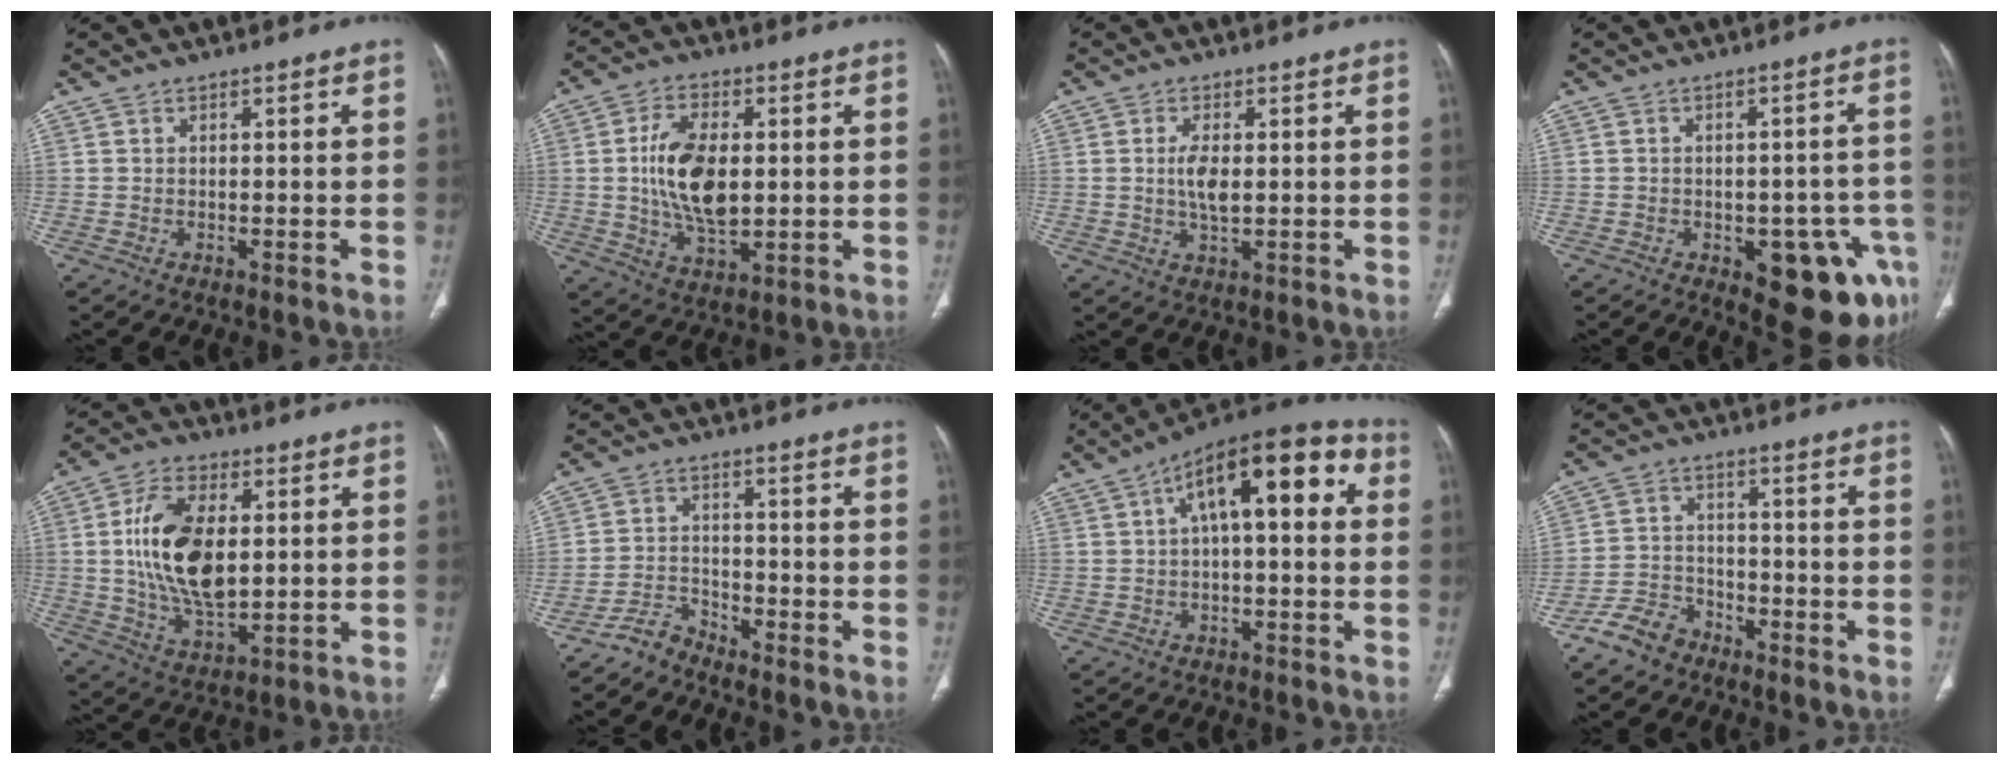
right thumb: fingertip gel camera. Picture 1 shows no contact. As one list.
[{"total": 13.1, "force": [0.8, 7.1, 11.0], "torque": [-0.197, -0.006, 0.020]}, {"total": 4.4, "force": [0.4, 1.8, 4.1], "torque": [-0.084, -0.008, 0.010]}, {"total": 14.1, "force": [-6.1, 6.6, 10.9], "torque": [-0.091, 0.029, -0.062]}, {"total": 16.5, "force": [2.0, 8.8, 13.8], "torque": [-0.250, -0.010, 0.042]}, {"total": 3.9, "force": [-3.7, 1.1, 0.2], "torque": [-0.002, 0.022, -0.075]}, {"total": 17.1, "force": [4.1, 7.0, 15.1], "torque": [-0.202, 0.043, 0.053]}, {"total": 5.5, "force": [-4.1, 3.5, 0.8], "torque": [0.001, 0.031, -0.080]}]